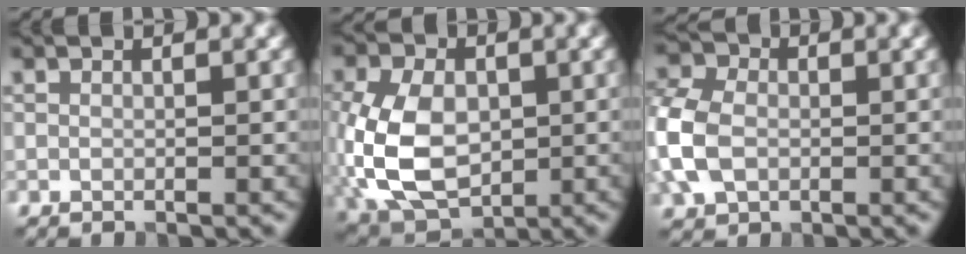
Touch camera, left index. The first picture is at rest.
{"total": 9.9, "force": [-1.1, 6.6, 7.3], "torque": [-0.171, -0.002, -0.030]}
{"total": 7.8, "force": [-1.0, 5.8, 5.2], "torque": [-0.144, 0.001, -0.025]}